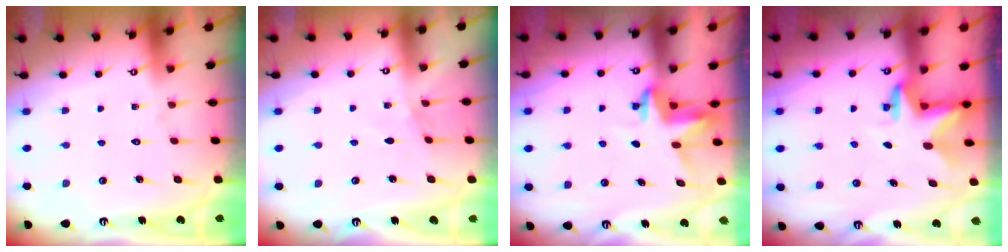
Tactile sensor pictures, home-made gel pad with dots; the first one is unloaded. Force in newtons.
{"total": 2.6, "press": 2.5, "slide": 0.4}
{"total": 3.8, "press": 3.8, "slide": 0.3}
{"total": 2.9, "press": 2.9, "slide": 0.2}